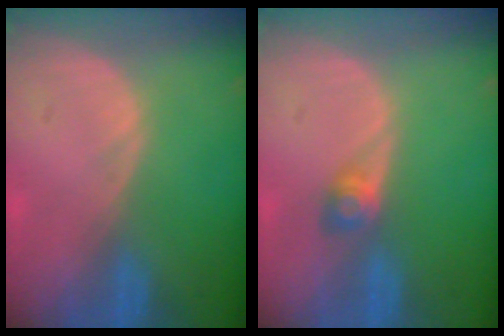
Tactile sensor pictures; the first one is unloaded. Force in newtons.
{"total": 2.5, "press": 2.3, "slide": 1.0}